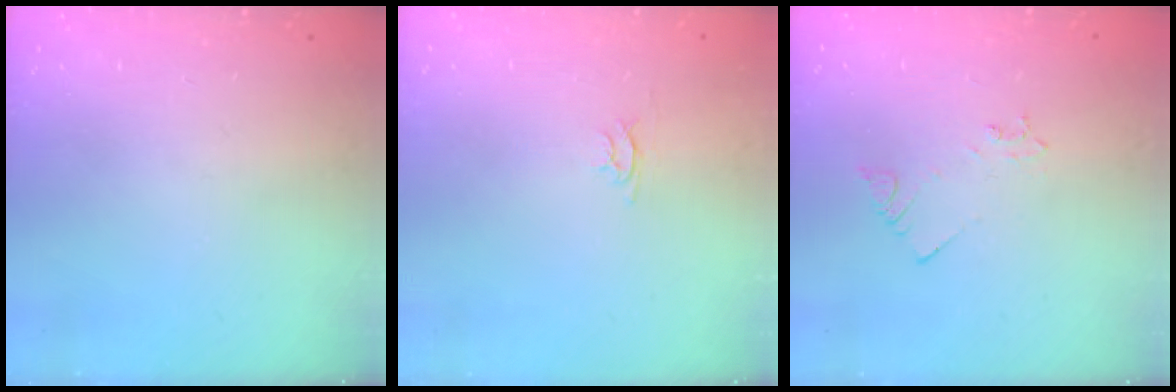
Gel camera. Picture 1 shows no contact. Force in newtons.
{"total": 2.4, "press": 2.4, "slide": 0.3}
{"total": 2.1, "press": 2.1, "slide": 0.3}